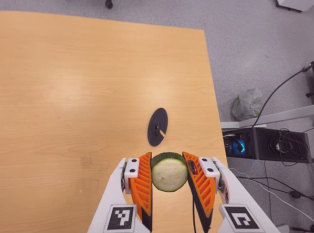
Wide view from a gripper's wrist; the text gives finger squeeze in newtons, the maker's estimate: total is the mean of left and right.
{"total": 11.0, "left": 9.6, "right": 12.4}